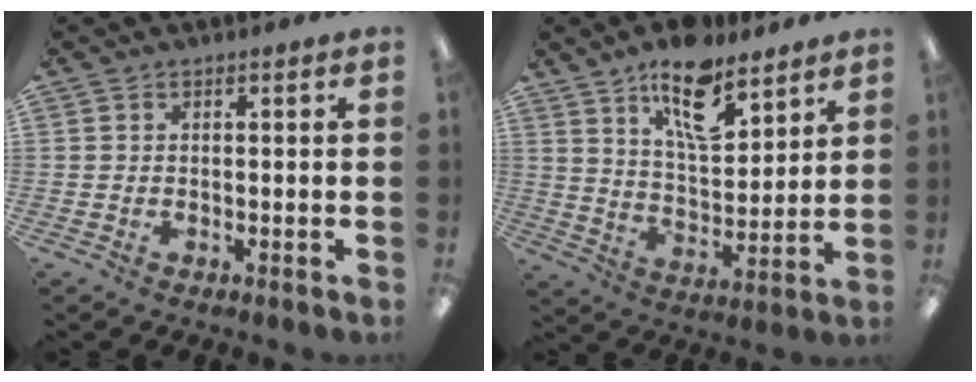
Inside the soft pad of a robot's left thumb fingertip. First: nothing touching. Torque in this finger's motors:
{"motor_torque": [0.36, 0.24, 1.18, -1.54, 0.34]}